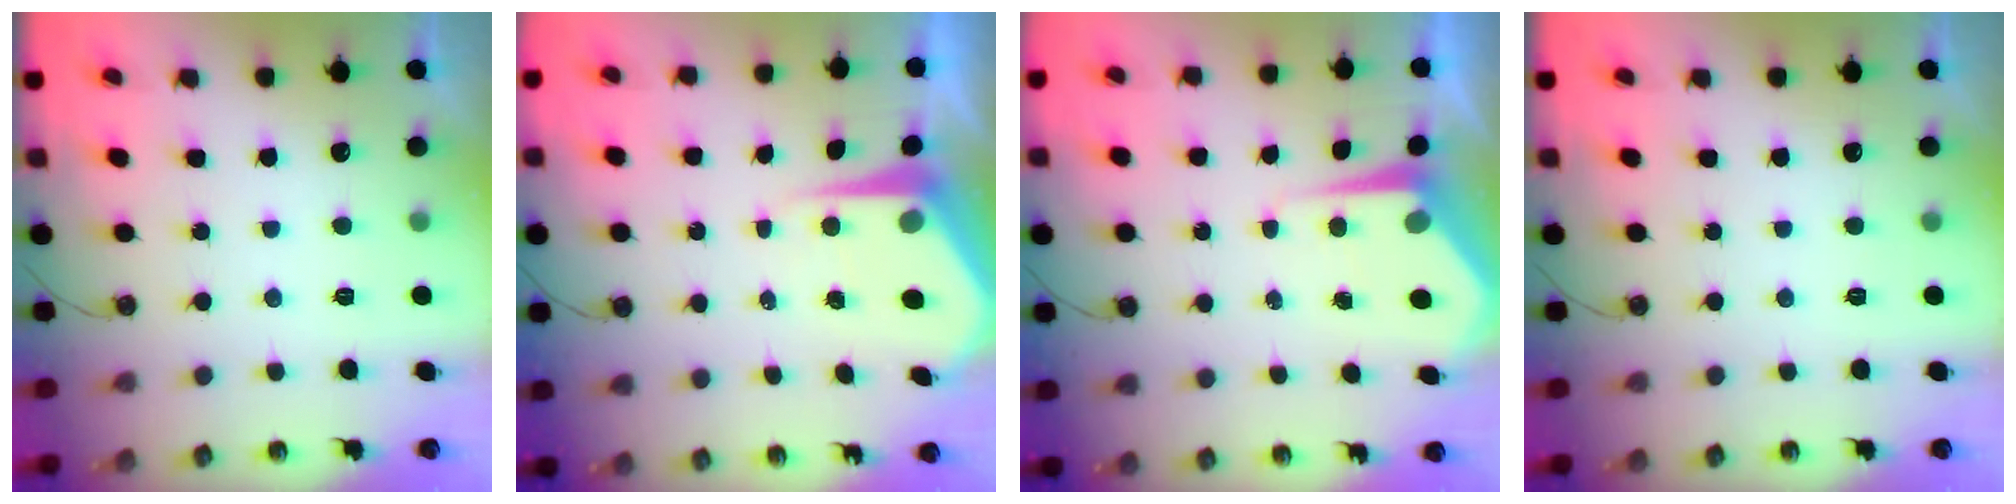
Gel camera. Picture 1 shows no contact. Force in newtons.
{"total": 7.2, "press": 7.2, "slide": 0.8}
{"total": 5.7, "press": 5.7, "slide": 0.3}
{"total": 0.0}